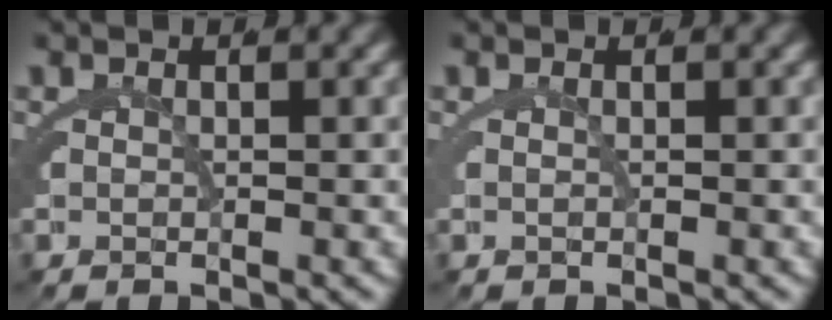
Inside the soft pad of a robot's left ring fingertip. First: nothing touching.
{"total": 0.0}